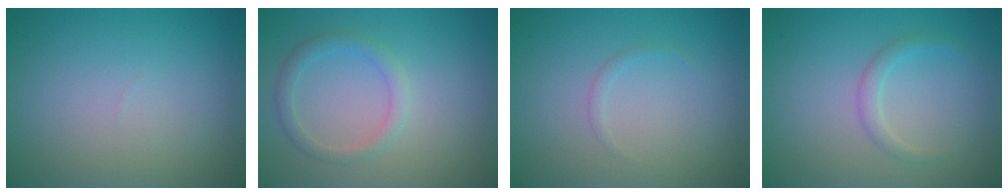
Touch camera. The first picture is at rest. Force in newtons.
{"total": 1.9, "press": 1.9, "slide": 0.1}
{"total": 0.5, "press": 0.5, "slide": 0.1}
{"total": 1.4, "press": 1.4, "slide": 0.1}